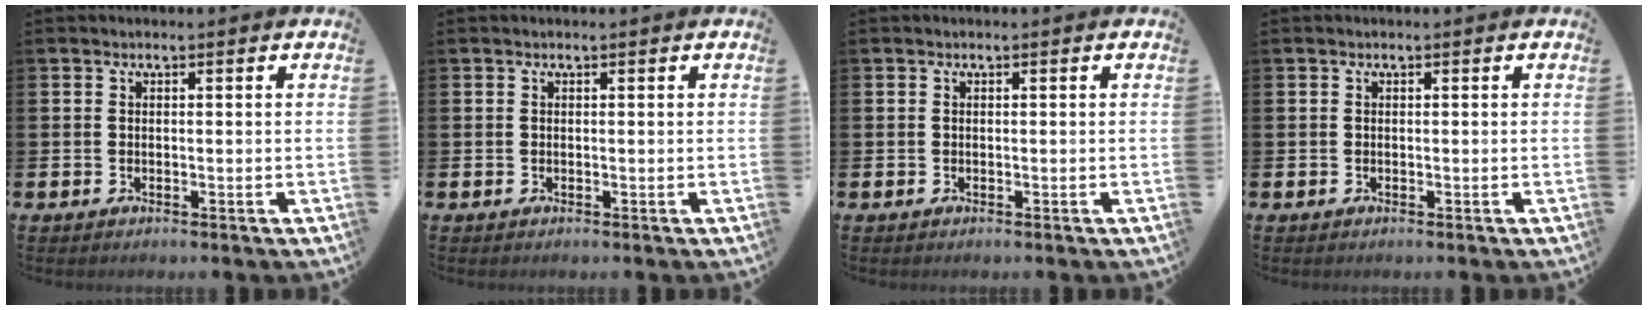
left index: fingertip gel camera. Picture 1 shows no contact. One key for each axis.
{"total": 0.0}
{"total": 0.0}
{"total": 0.0}